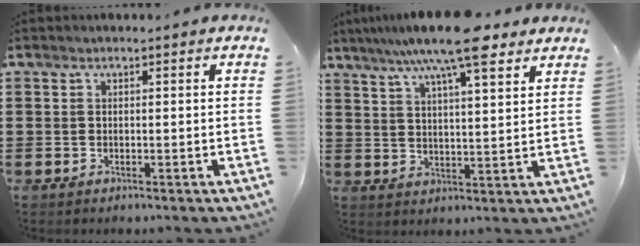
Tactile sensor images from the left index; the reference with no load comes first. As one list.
[{"total": 11.0, "force": [8.1, 2.0, 7.2], "torque": [-0.134, -0.018, 0.138]}]